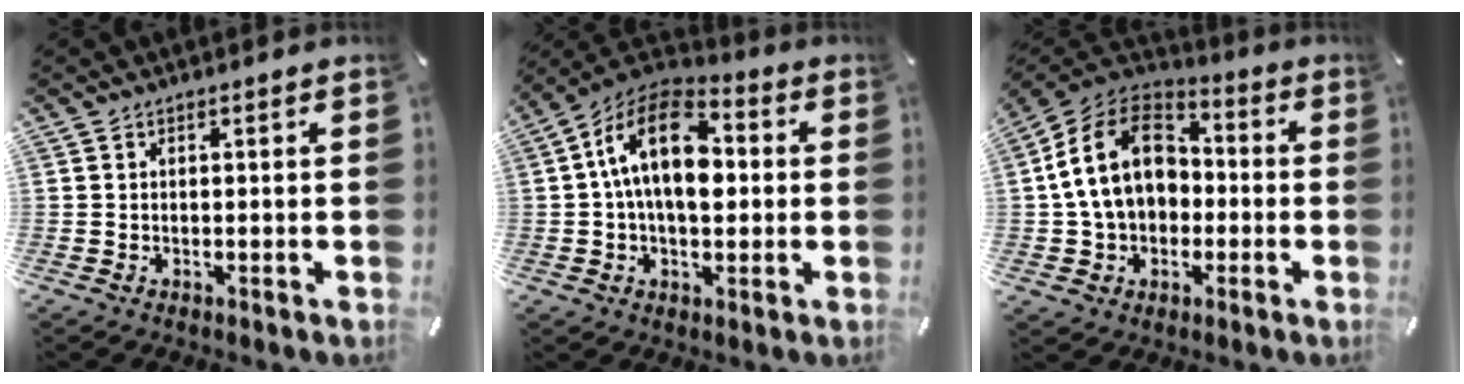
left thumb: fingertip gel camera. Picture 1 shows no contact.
{"total": 16.4, "force": [1.8, 10.2, 12.8], "torque": [-0.233, 0.000, 0.028]}
{"total": 16.5, "force": [0.3, 13.4, 9.6], "torque": [-0.206, 0.022, 0.005]}